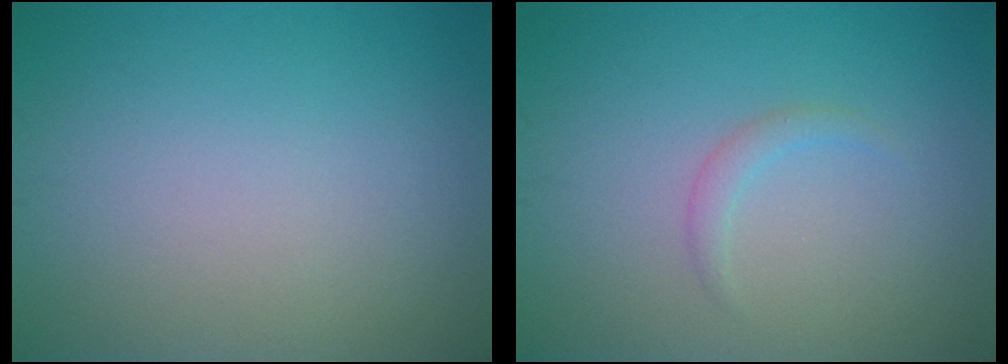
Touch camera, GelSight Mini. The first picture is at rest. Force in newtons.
{"total": 1.1, "press": 1.1, "slide": 0.0}